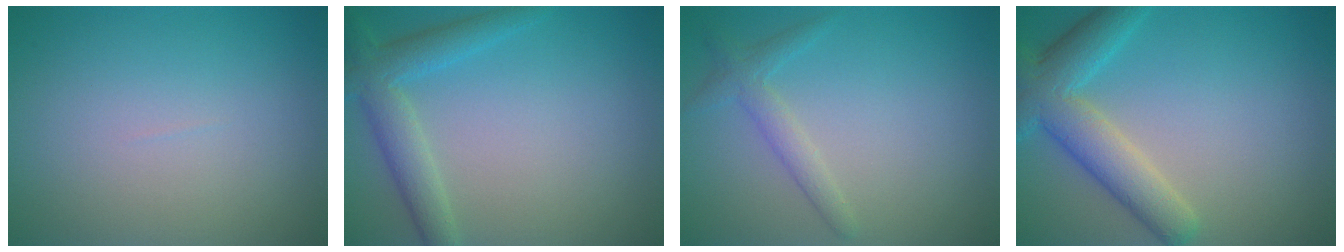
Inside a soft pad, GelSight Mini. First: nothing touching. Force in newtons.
{"total": 3.8, "press": 3.8, "slide": 0.2}
{"total": 1.9, "press": 1.9, "slide": 0.1}
{"total": 5.8, "press": 5.8, "slide": 0.3}